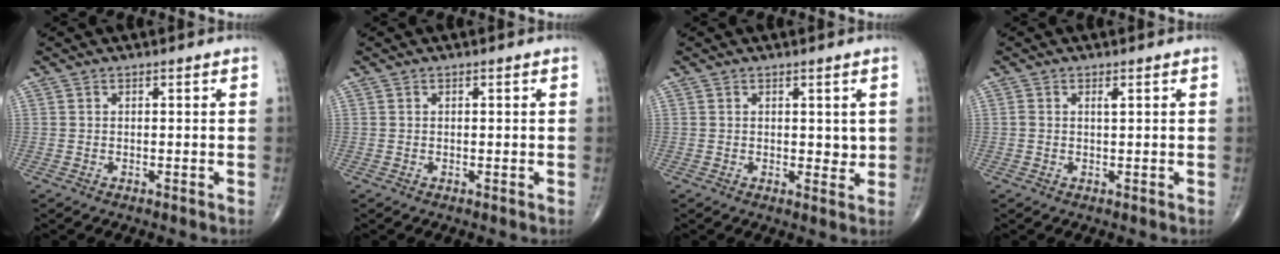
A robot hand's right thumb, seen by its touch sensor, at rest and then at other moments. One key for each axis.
{"total": 0.0}
{"total": 2.4, "fx": 0.6, "fy": 1.5, "fz": 1.8, "tx": -0.010, "ty": -0.008, "tz": 0.009}
{"total": 1.0, "fx": 0.3, "fy": 0.3, "fz": 0.9, "tx": -0.019, "ty": 0.003, "tz": 0.006}